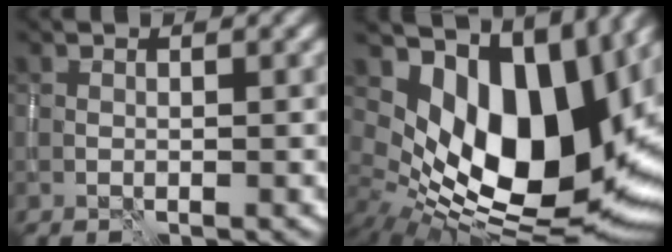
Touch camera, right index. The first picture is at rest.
{"total": 16.5, "force": [3.8, 9.6, 12.9], "torque": [-0.200, -0.001, 0.066]}